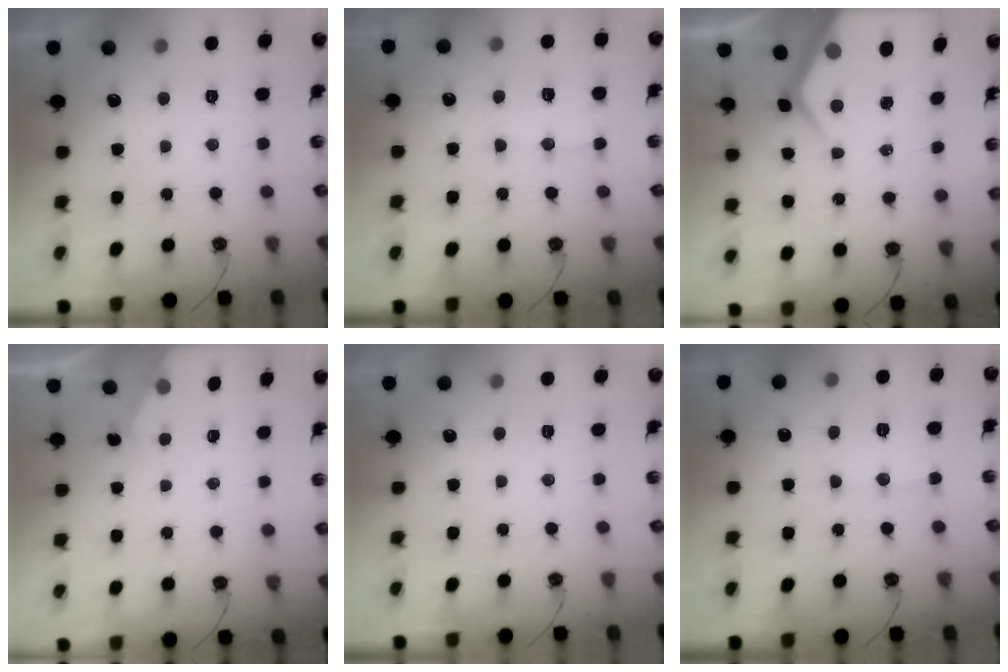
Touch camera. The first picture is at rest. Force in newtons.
{"total": 10.9, "press": 10.8, "slide": 0.9}
{"total": 9.7, "press": 9.7, "slide": 0.9}
{"total": 2.0, "press": 2.0, "slide": 0.3}
{"total": 1.8, "press": 1.8, "slide": 0.4}
{"total": 10.5, "press": 10.4, "slide": 1.0}